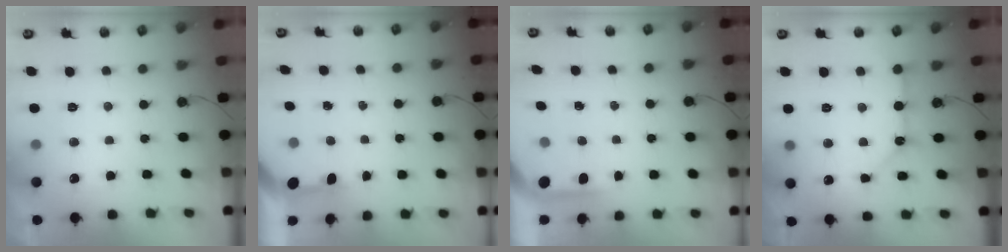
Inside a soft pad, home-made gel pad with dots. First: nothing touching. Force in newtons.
{"total": 3.2, "press": 3.2, "slide": 0.3}
{"total": 3.9, "press": 3.9, "slide": 0.3}
{"total": 8.1, "press": 8.1, "slide": 1.0}